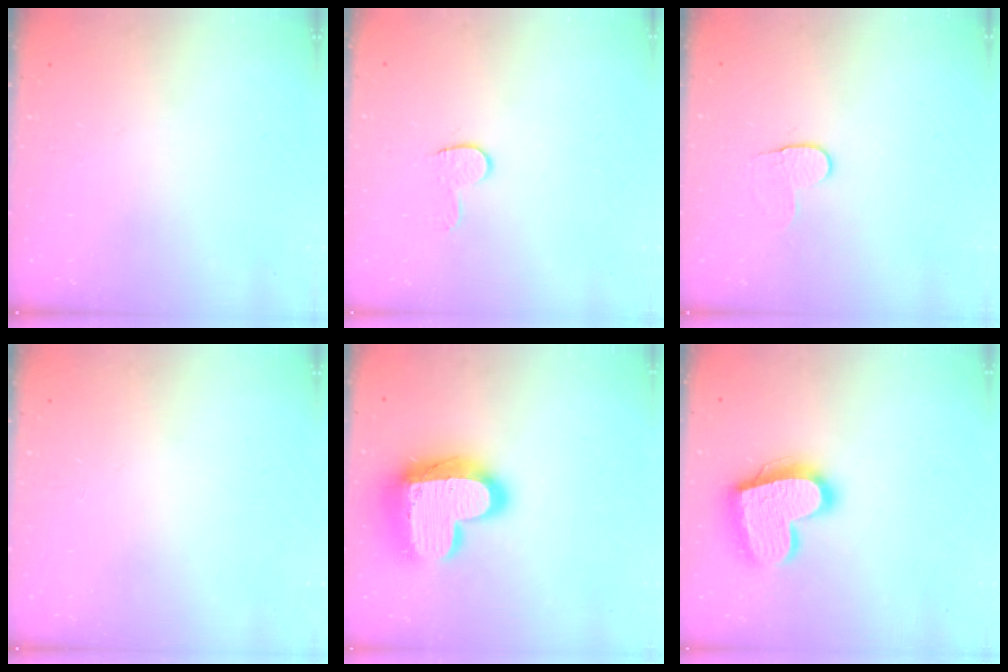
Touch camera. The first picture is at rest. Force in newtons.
{"total": 5.4, "press": 5.4, "slide": 0.5}
{"total": 4.0, "press": 4.0, "slide": 0.5}
{"total": 0.0}
{"total": 20.4, "press": 20.3, "slide": 1.6}
{"total": 20.2, "press": 20.2, "slide": 1.5}